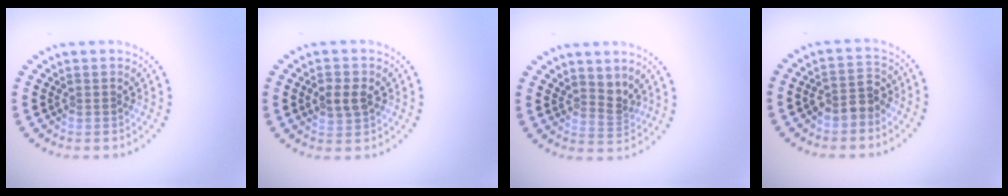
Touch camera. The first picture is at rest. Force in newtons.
{"total": 2.5, "press": 2.4, "slide": 0.4}
{"total": 2.0, "press": 1.5, "slide": 1.3}
{"total": 2.5, "press": 2.3, "slide": 0.9}